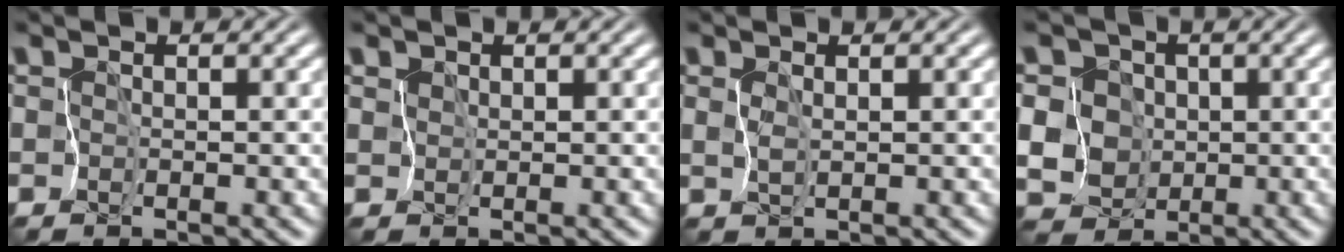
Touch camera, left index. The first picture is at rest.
{"total": 2.5, "force": [1.6, 1.7, 0.9], "torque": [-0.028, 0.017, 0.018]}
{"total": 0.8, "force": [0.2, -0.8, 0.0], "torque": [-0.020, -0.006, 0.018]}
{"total": 8.6, "force": [0.2, 8.0, 3.2], "torque": [-0.093, 0.022, -0.007]}